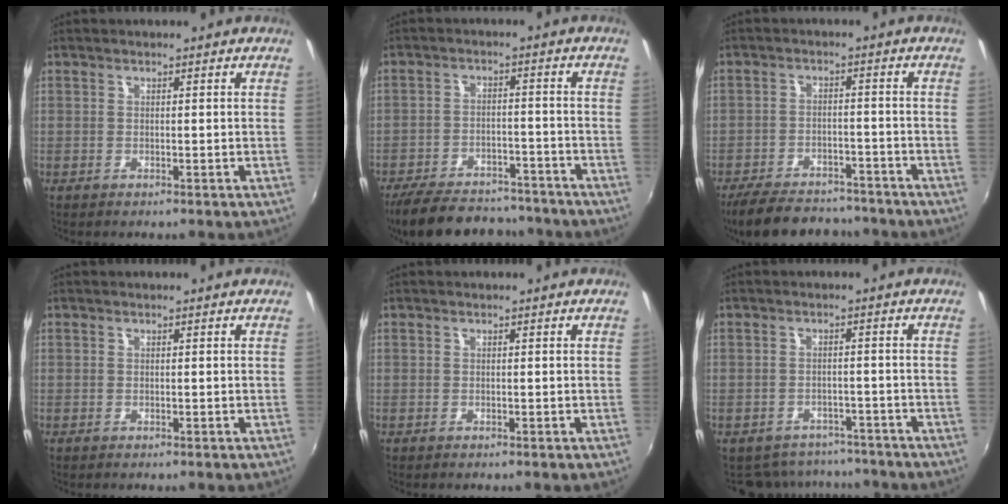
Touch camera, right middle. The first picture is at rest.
{"total": 18.4, "force": [-15.5, 6.4, 7.7], "torque": [-0.171, -0.003, -0.221]}
{"total": 15.3, "force": [-12.8, 5.4, 6.2], "torque": [-0.143, -0.006, -0.186]}
{"total": 0.0}
{"total": 0.0}
{"total": 9.2, "force": [-7.9, 4.3, 1.7], "torque": [-0.047, 0.006, -0.101]}